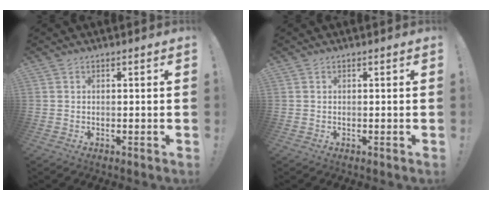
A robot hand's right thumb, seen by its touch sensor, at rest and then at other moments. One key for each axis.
{"total": 0.0}